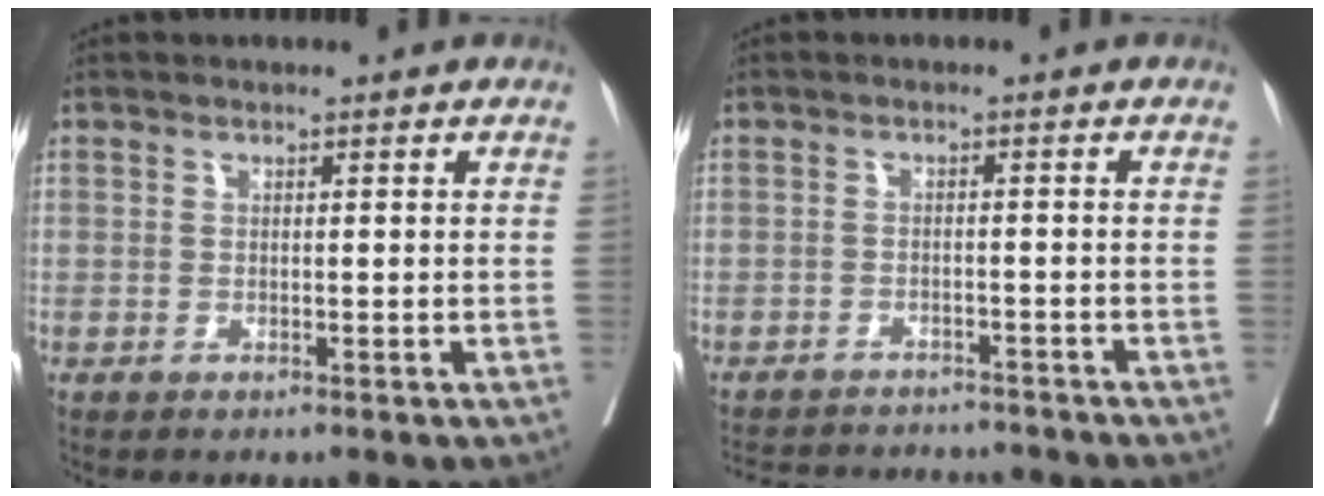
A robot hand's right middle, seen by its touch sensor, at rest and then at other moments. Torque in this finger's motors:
{"motor_torque": [0.11, -0.23, 0.02, 0.01]}